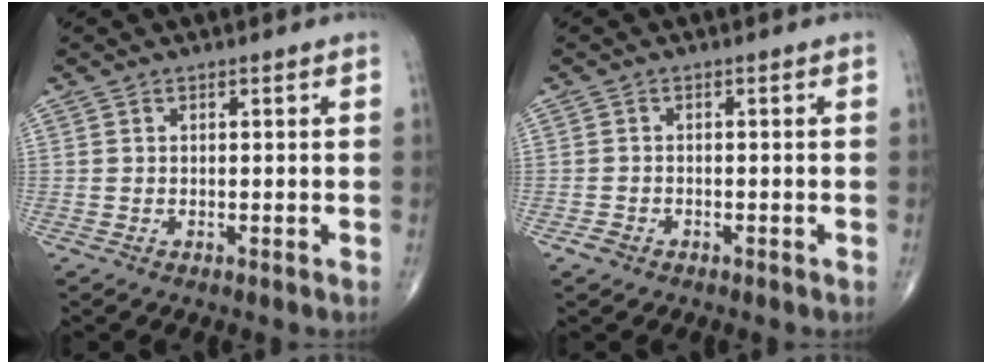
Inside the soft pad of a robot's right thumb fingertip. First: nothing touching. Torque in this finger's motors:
{"motor_torque": [1.68, 1.33, 0.03, -0.27, 0.05]}